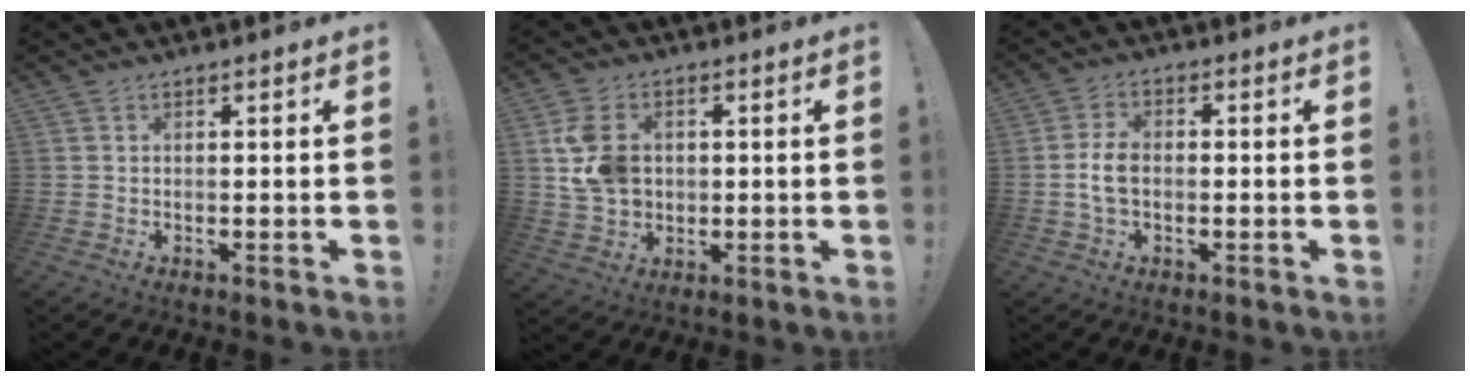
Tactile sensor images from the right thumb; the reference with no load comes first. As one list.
[{"total": 11.4, "force": [1.6, 9.3, 6.4], "torque": [-0.116, 0.008, 0.036]}, {"total": 6.2, "force": [-1.0, 3.5, 5.0], "torque": [-0.102, 0.005, -0.016]}]